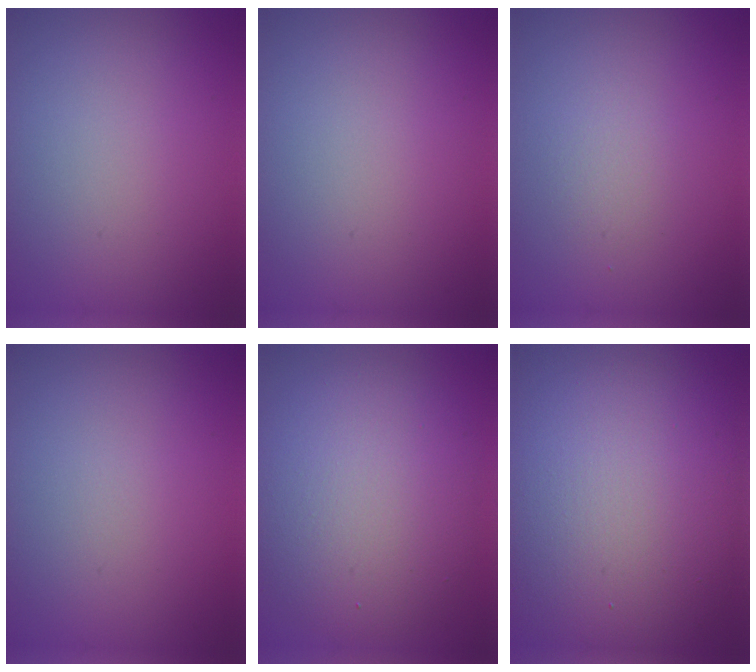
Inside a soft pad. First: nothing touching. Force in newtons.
{"total": 0.0}
{"total": 1.2, "press": 1.2, "slide": 0.1}
{"total": 0.0}
{"total": 8.5, "press": 8.5, "slide": 0.3}
{"total": 14.4, "press": 14.4, "slide": 0.9}